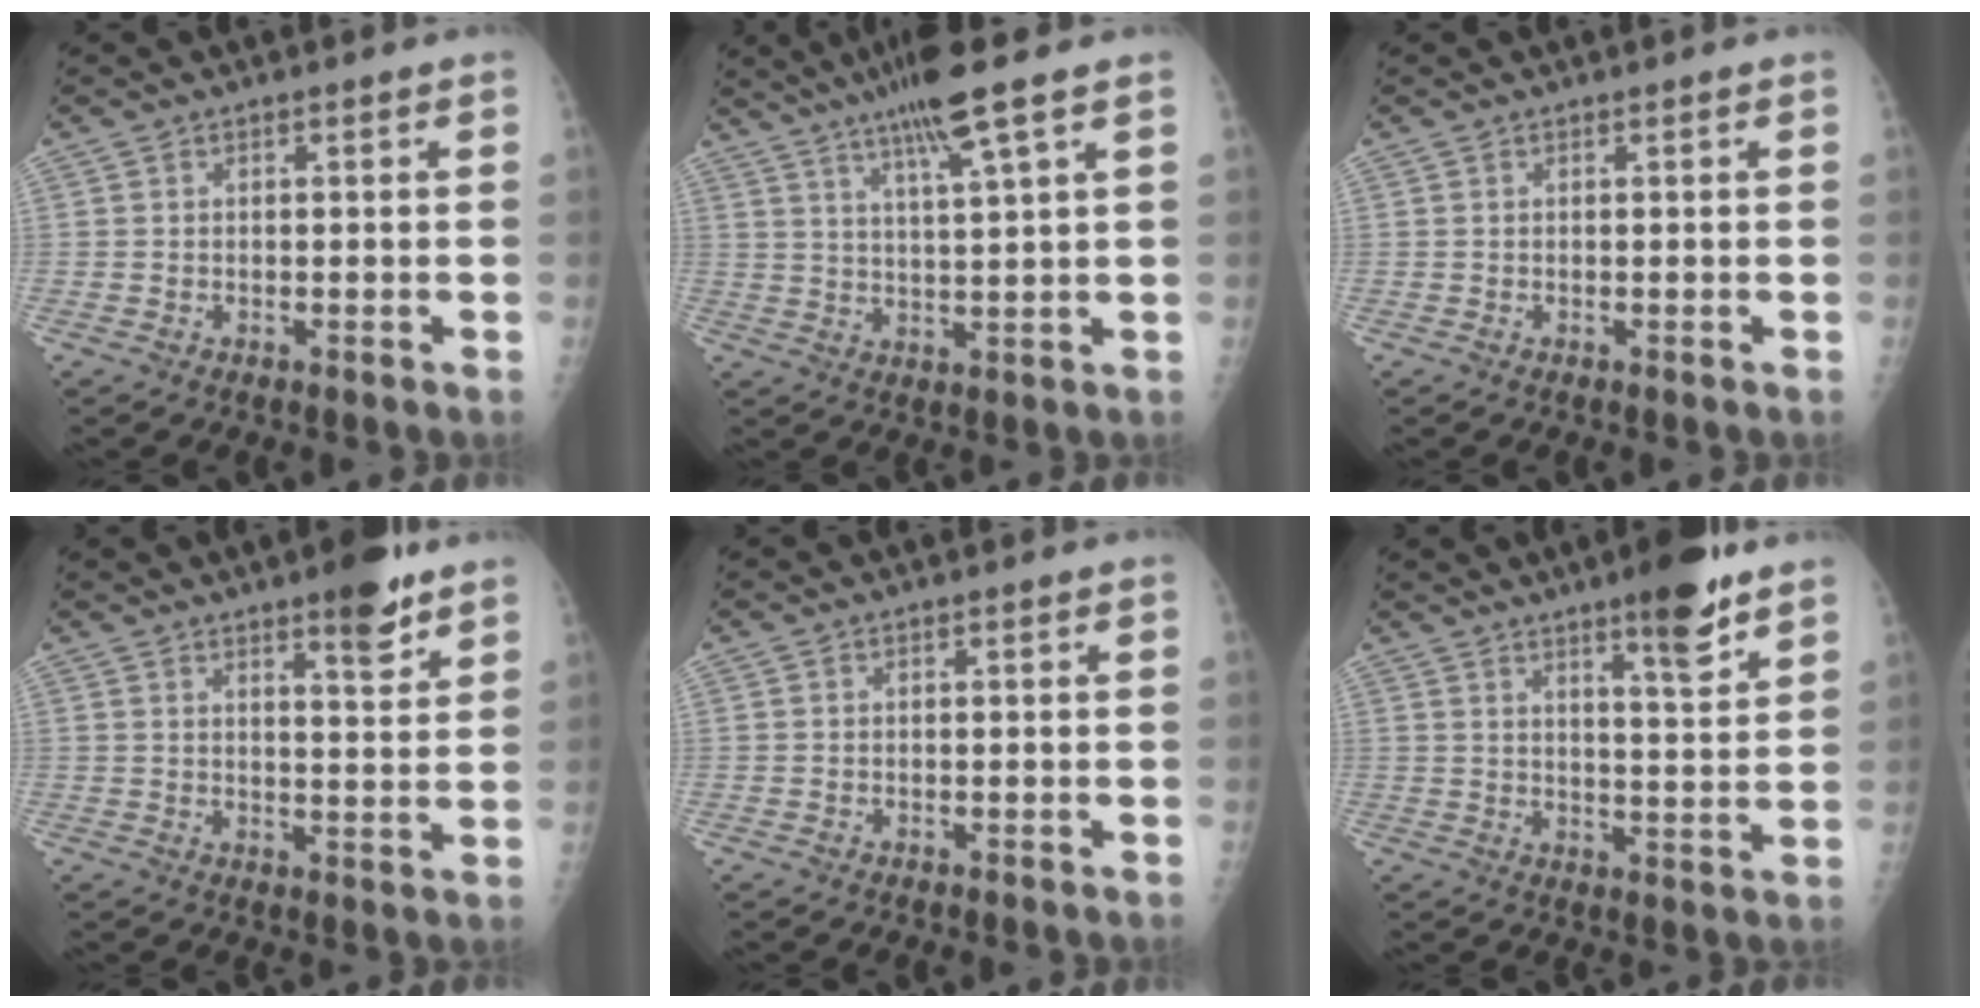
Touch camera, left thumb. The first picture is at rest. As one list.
[{"total": 9.8, "force": [6.0, 0.1, 7.7], "torque": [-0.136, -0.018, 0.105]}, {"total": 0.0}, {"total": 7.3, "force": [4.9, 1.8, 5.1], "torque": [-0.061, -0.030, 0.067]}, {"total": 0.0}, {"total": 9.8, "force": [6.5, 1.7, 7.1], "torque": [-0.090, -0.041, 0.093]}]